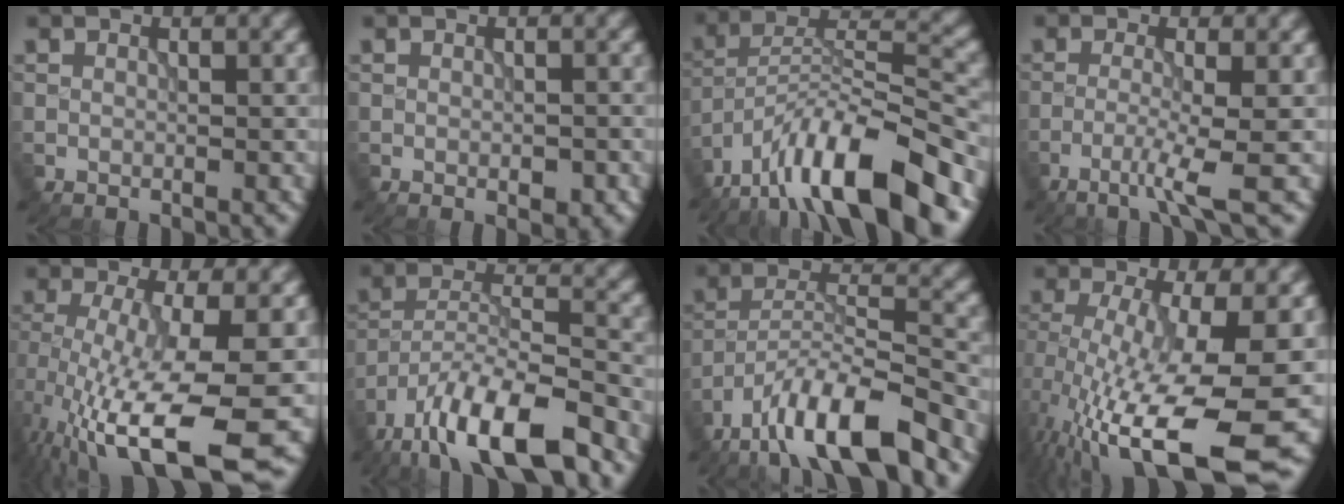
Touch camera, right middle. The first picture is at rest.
{"total": 1.5, "force": [-0.5, 0.7, 1.2], "torque": [-0.018, -0.001, -0.006]}
{"total": 13.8, "force": [-9.6, 3.7, 9.1], "torque": [-0.155, 0.017, -0.178]}
{"total": 3.4, "force": [-1.6, 0.0, 3.0], "torque": [-0.052, 0.004, -0.044]}
{"total": 13.2, "force": [-4.8, 3.4, 11.9], "torque": [-0.224, -0.025, -0.072]}
{"total": 11.6, "force": [-8.3, 3.3, 7.4], "torque": [-0.124, 0.010, -0.157]}
{"total": 10.3, "force": [-7.5, 2.5, 6.6], "torque": [-0.109, 0.010, -0.143]}
{"total": 14.3, "force": [-4.6, 4.2, 12.9], "torque": [-0.241, -0.021, -0.066]}